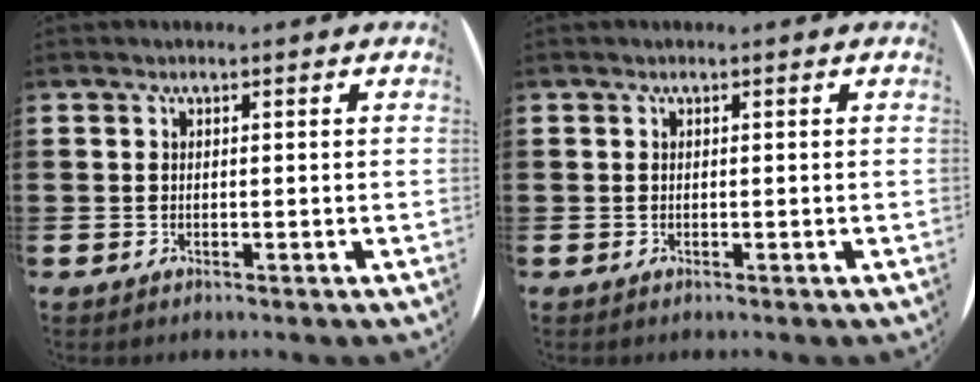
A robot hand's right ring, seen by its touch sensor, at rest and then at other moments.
{"total": 0.0}